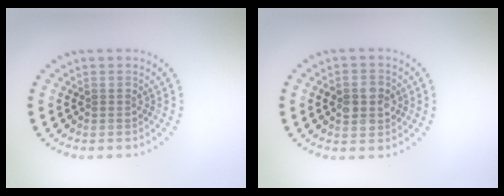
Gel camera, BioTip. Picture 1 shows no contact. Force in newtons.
{"total": 3.2, "press": 3.2, "slide": 0.1}